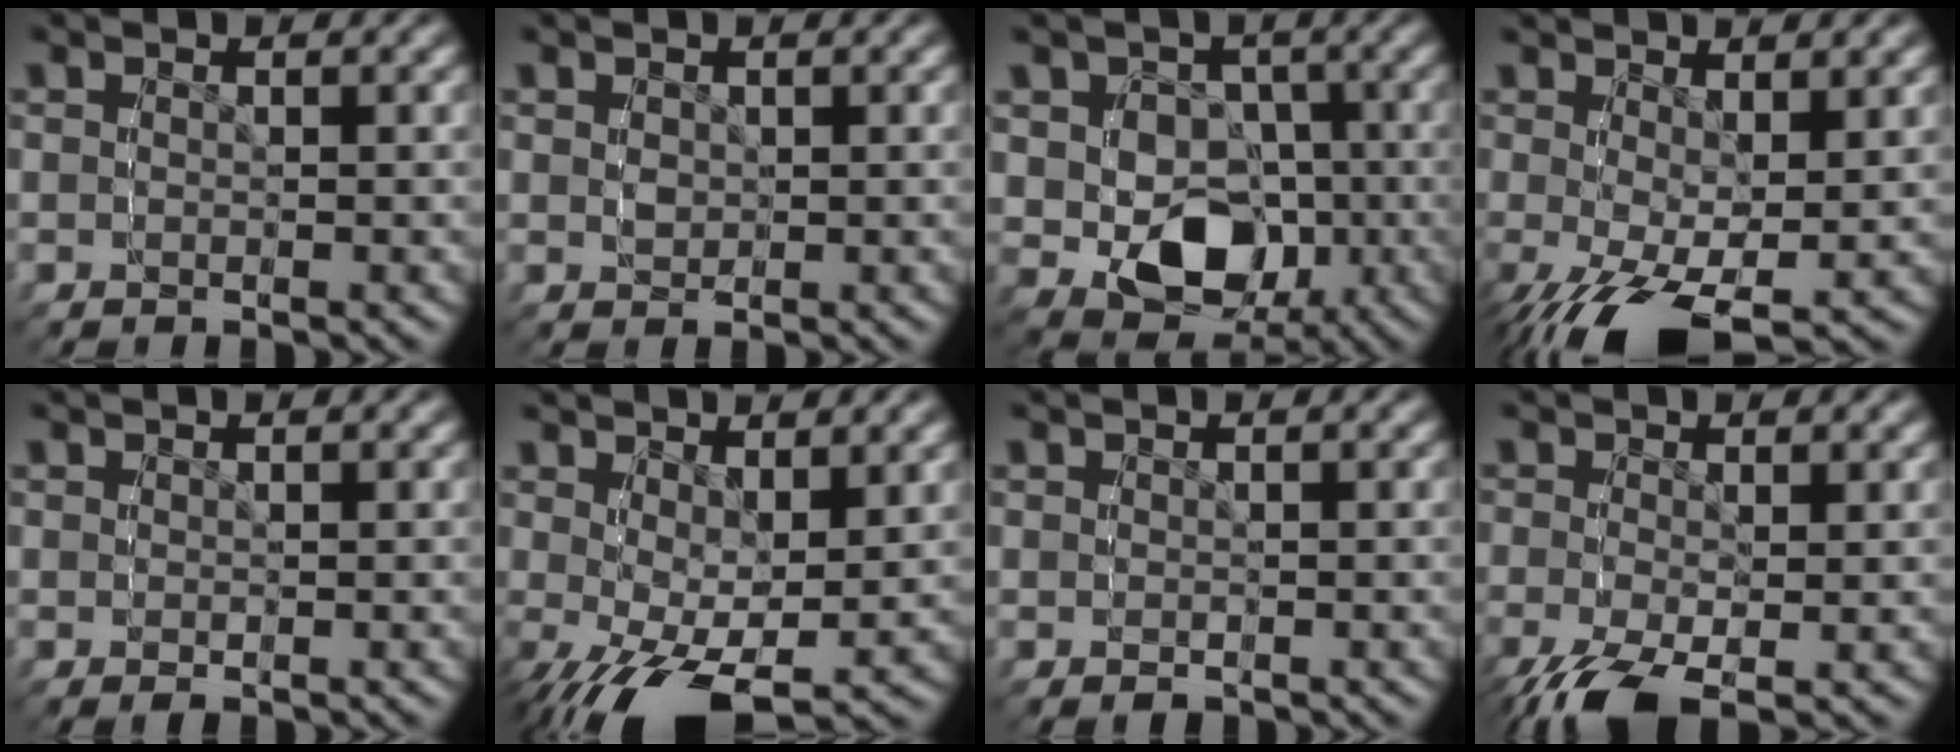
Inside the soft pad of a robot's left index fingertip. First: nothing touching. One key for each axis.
{"total": 2.3, "fx": 1.0, "fy": 2.0, "fz": 0.7, "tx": -0.005, "ty": -0.005, "tz": 0.020}
{"total": 9.5, "fx": -0.1, "fy": 9.0, "fz": 3.1, "tx": -0.081, "ty": -0.044, "tz": 0.010}
{"total": 3.4, "fx": -0.6, "fy": 2.9, "fz": 1.7, "tx": -0.020, "ty": -0.015, "tz": -0.004}
{"total": 1.2, "fx": 0.8, "fy": 0.8, "fz": 0.5, "tx": -0.001, "ty": 0.002, "tz": 0.014}
{"total": 4.7, "fx": 1.2, "fy": 3.4, "fz": 3.0, "tx": -0.038, "ty": -0.004, "tz": 0.025}
{"total": 1.5, "fx": 0.6, "fy": 1.3, "fz": 0.4, "tx": -0.005, "ty": -0.004, "tz": 0.013}
{"total": 1.0, "fx": -0.7, "fy": 0.5, "fz": -0.5, "tx": 0.015, "ty": -0.009, "tz": -0.006}